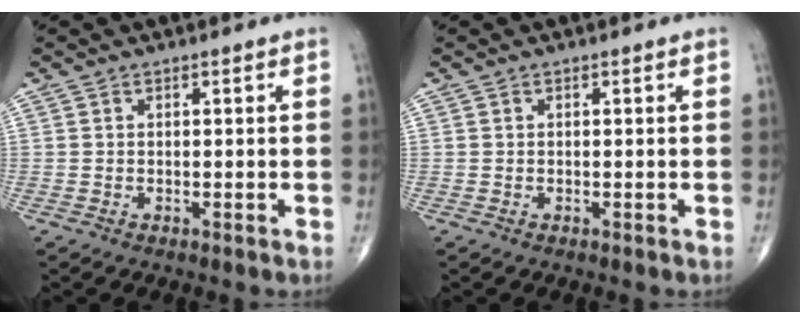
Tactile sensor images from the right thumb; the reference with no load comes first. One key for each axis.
{"total": 0.0}